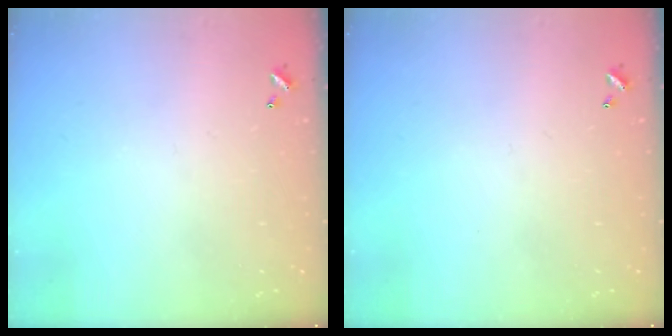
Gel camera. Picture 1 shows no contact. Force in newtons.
{"total": 0.0}